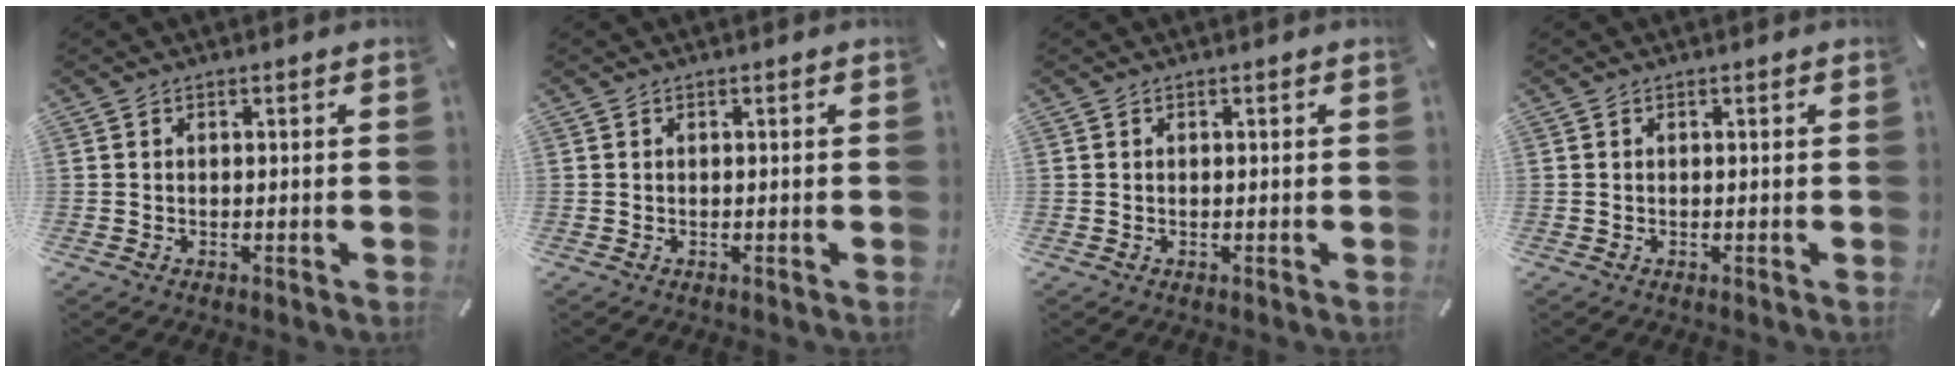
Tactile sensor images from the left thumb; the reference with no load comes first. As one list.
[{"total": 0.0}, {"total": 0.0}, {"total": 0.0}]